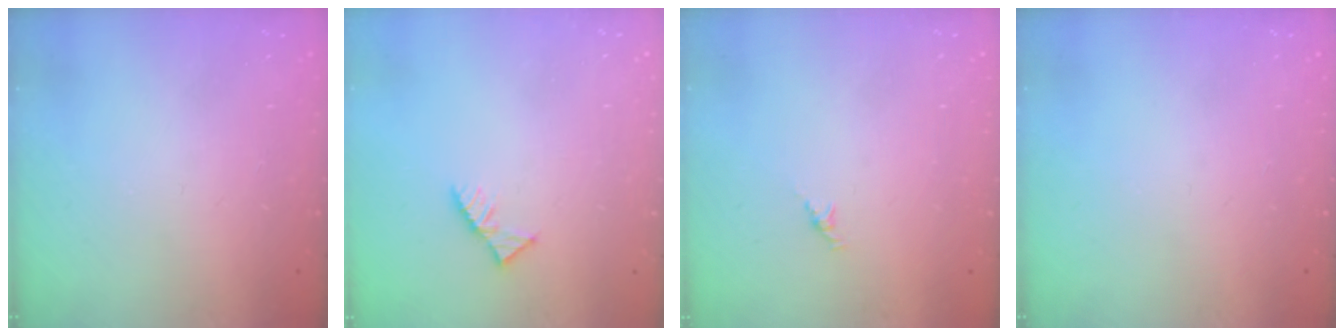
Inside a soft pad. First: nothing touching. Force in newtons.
{"total": 4.4, "press": 4.3, "slide": 0.7}
{"total": 2.1, "press": 2.0, "slide": 0.7}
{"total": 0.0}